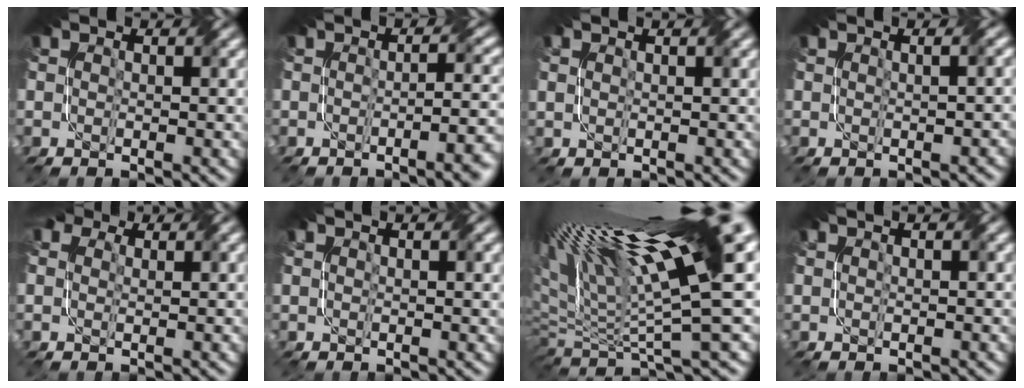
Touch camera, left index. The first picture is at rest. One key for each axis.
{"total": 4.8, "fx": -1.5, "fy": 1.5, "fz": 4.3, "tx": -0.031, "ty": 0.002, "tz": -0.017}
{"total": 1.1, "fx": 0.8, "fy": 0.4, "fz": 0.7, "tx": -0.014, "ty": 0.000, "tz": 0.015}
{"total": 3.0, "fx": 0.6, "fy": 1.3, "fz": 2.6, "tx": -0.007, "ty": 0.014, "tz": -0.004}
{"total": 4.1, "fx": 2.6, "fy": 2.7, "fz": 1.9, "tx": -0.046, "ty": 0.017, "tz": 0.032}
{"total": 2.9, "fx": 1.7, "fy": 1.0, "fz": 2.1, "tx": -0.013, "ty": 0.007, "tz": 0.013}
{"total": 15.0, "fx": 6.0, "fy": 2.9, "fz": 13.4, "tx": -0.229, "ty": 0.024, "tz": 0.107}
{"total": 1.2, "fx": 1.0, "fy": 0.4, "fz": 0.7, "tx": -0.013, "ty": -0.002, "tz": 0.011}